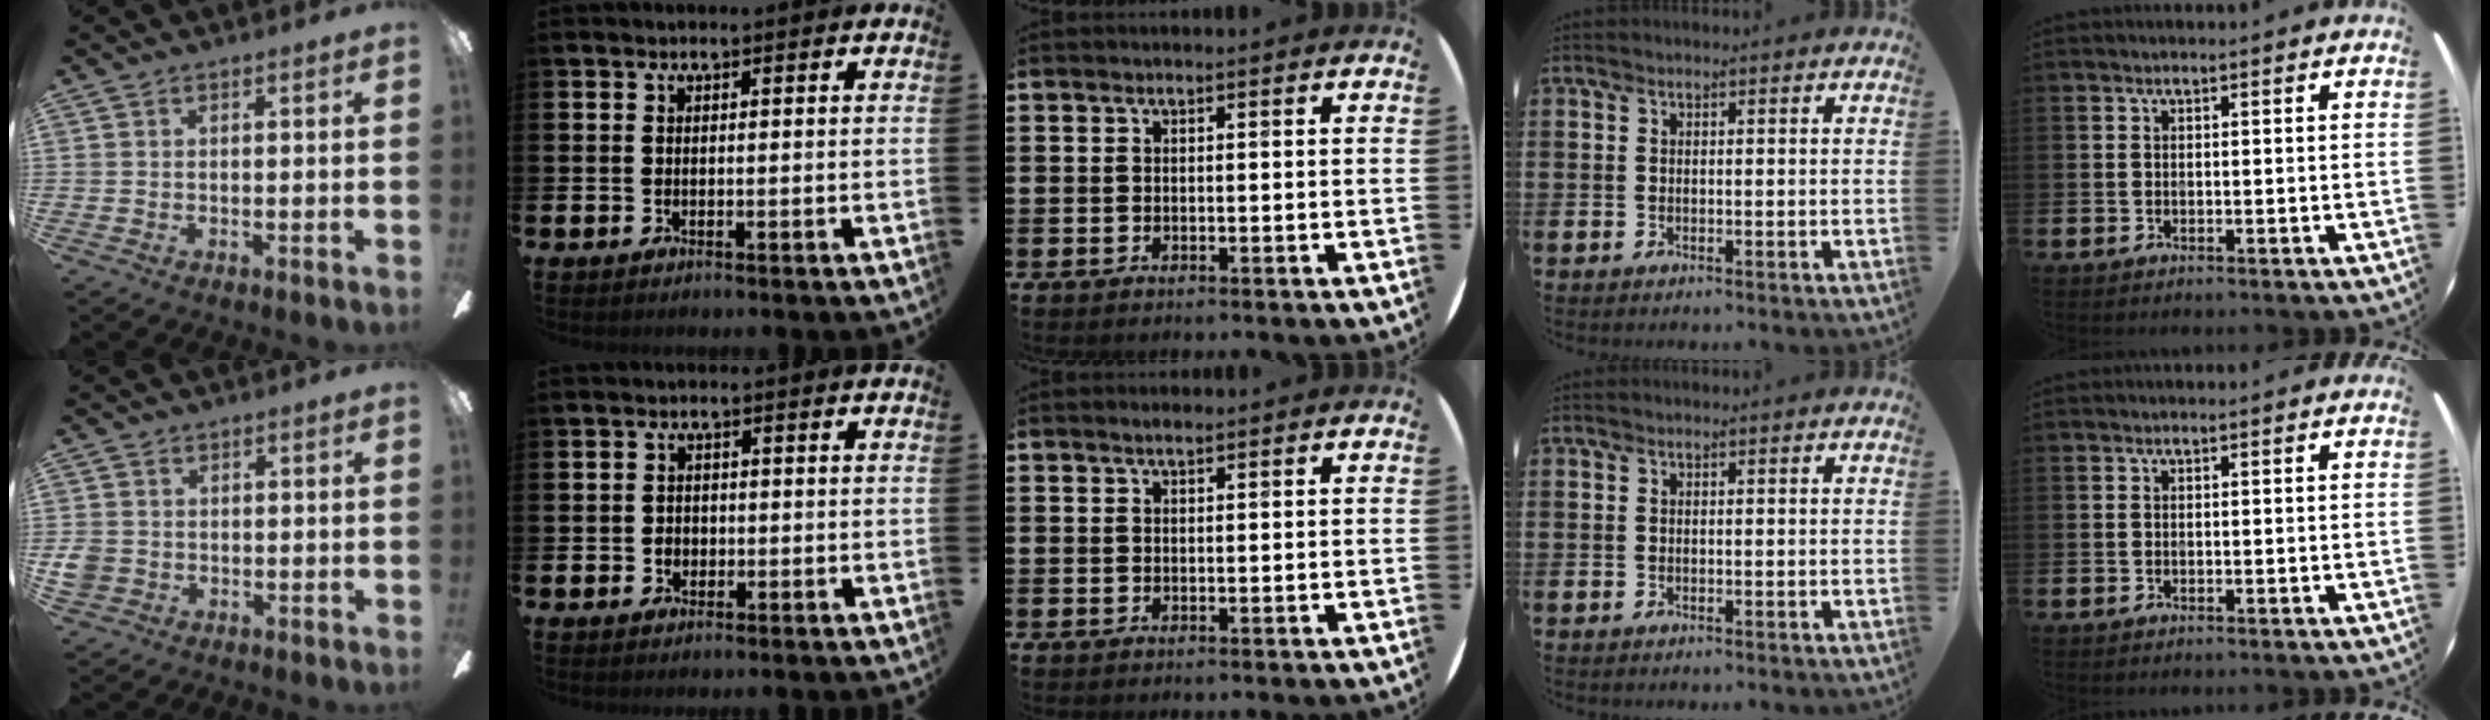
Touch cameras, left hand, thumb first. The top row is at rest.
{"thumb": {"total": 3.6, "force": [-0.3, 3.4, 1.2], "torque": [-0.030, 0.006, -0.005]}, "index": {"total": 1.4, "force": [-0.3, 1.3, 0.5], "torque": [-0.007, 0.006, -0.009]}, "middle": {"total": 0.9, "force": [0.7, 0.1, 0.4], "torque": [-0.008, 0.002, 0.013]}}